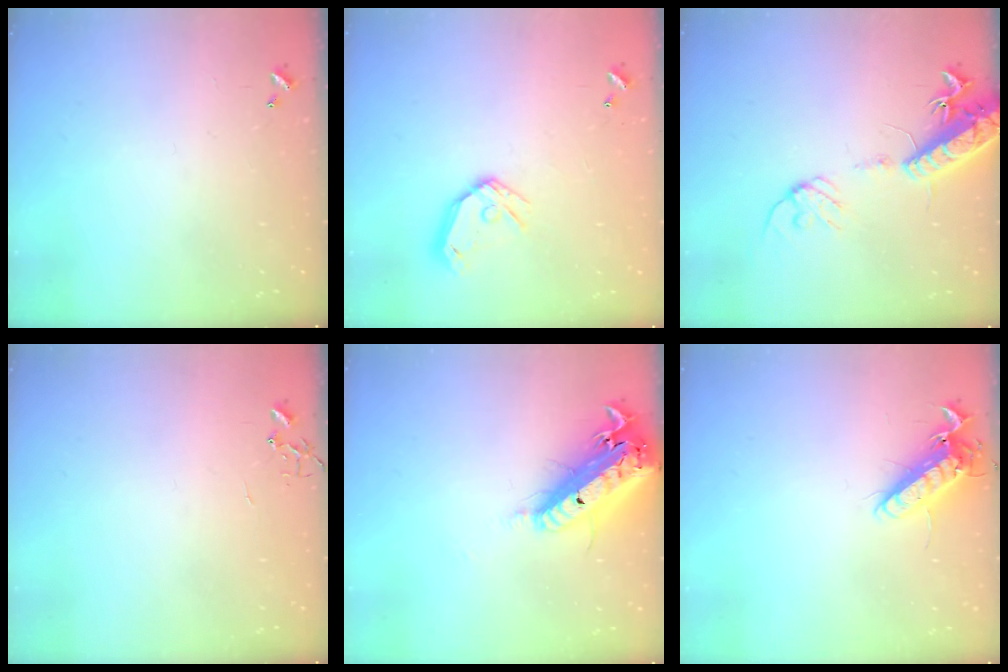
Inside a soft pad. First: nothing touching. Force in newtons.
{"total": 11.2, "press": 11.0, "slide": 1.8}
{"total": 16.1, "press": 15.7, "slide": 3.6}
{"total": 0.0}
{"total": 21.6, "press": 21.0, "slide": 5.0}
{"total": 12.8, "press": 12.7, "slide": 1.8}